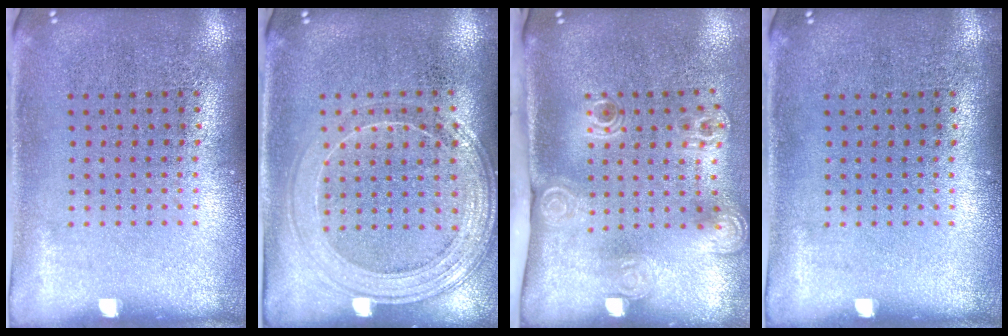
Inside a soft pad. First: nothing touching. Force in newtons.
{"total": 1.5, "press": 1.5, "slide": 0.4}
{"total": 2.1, "press": 1.5, "slide": 1.5}
{"total": 0.0}